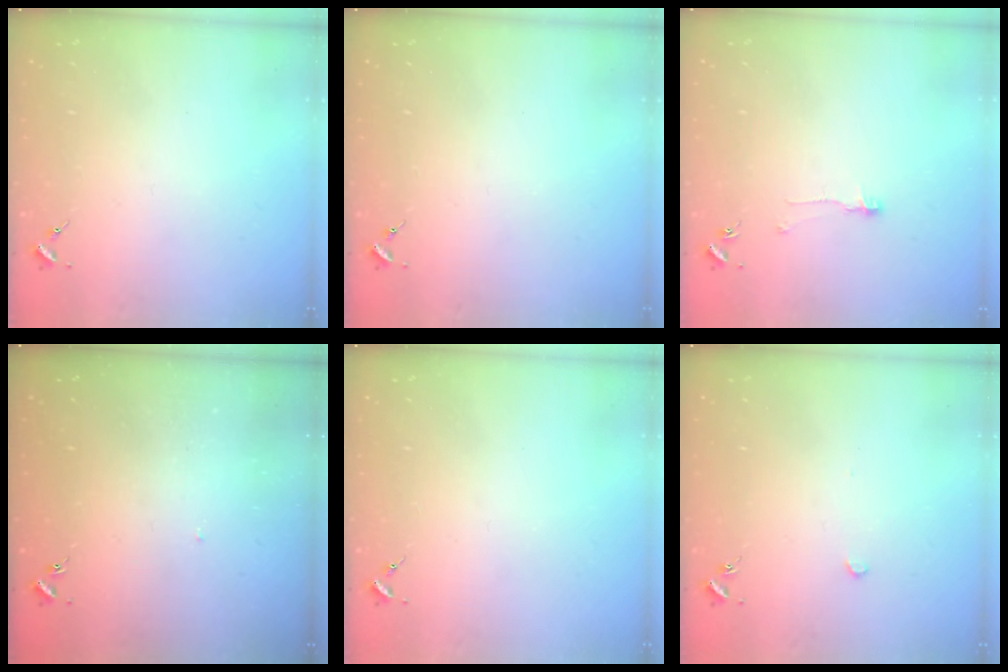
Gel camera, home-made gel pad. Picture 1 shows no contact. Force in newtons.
{"total": 0.0}
{"total": 6.4, "press": 6.4, "slide": 0.4}
{"total": 1.2, "press": 1.2, "slide": 0.1}
{"total": 0.0}
{"total": 2.7, "press": 2.6, "slide": 0.3}